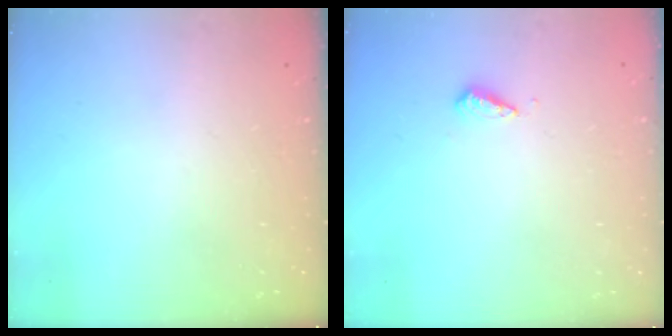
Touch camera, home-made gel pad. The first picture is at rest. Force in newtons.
{"total": 2.8, "press": 2.8, "slide": 0.7}